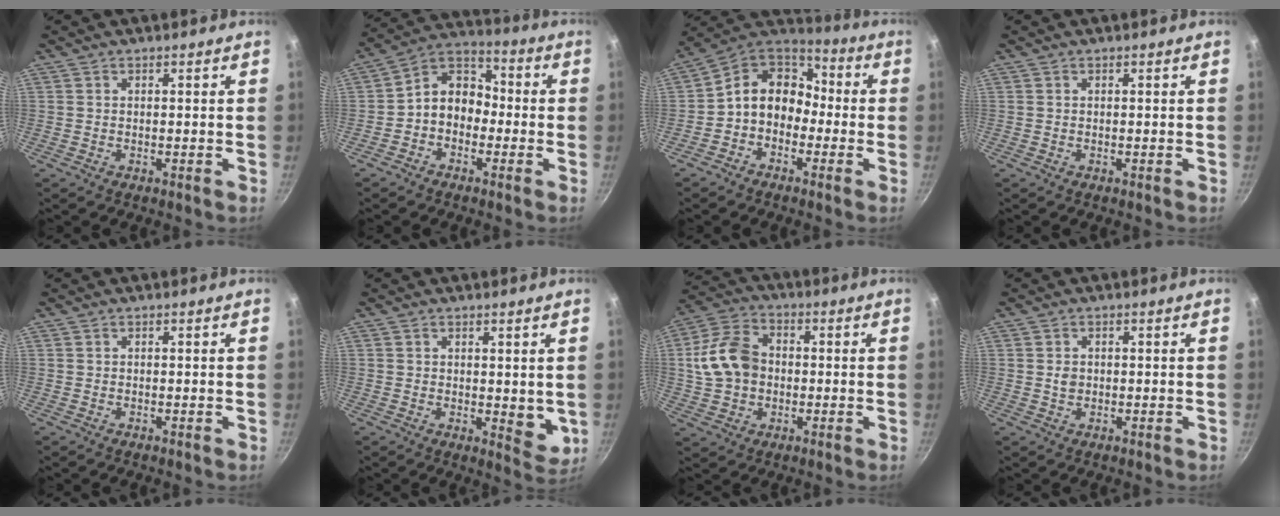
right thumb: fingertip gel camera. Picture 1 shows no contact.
{"total": 9.1, "force": [-2.0, 7.2, 5.2], "torque": [-0.048, 0.044, -0.057]}
{"total": 11.3, "force": [-2.0, 9.1, 6.4], "torque": [-0.067, 0.051, -0.061]}
{"total": 0.0}
{"total": 0.0}
{"total": 5.1, "force": [0.9, 2.8, 4.2], "torque": [-0.053, -0.017, 0.016]}
{"total": 12.6, "force": [0.3, 9.5, 8.2], "torque": [-0.141, 0.022, -0.004]}
{"total": 1.6, "force": [0.1, 1.3, 0.9], "torque": [-0.012, 0.001, 0.000]}